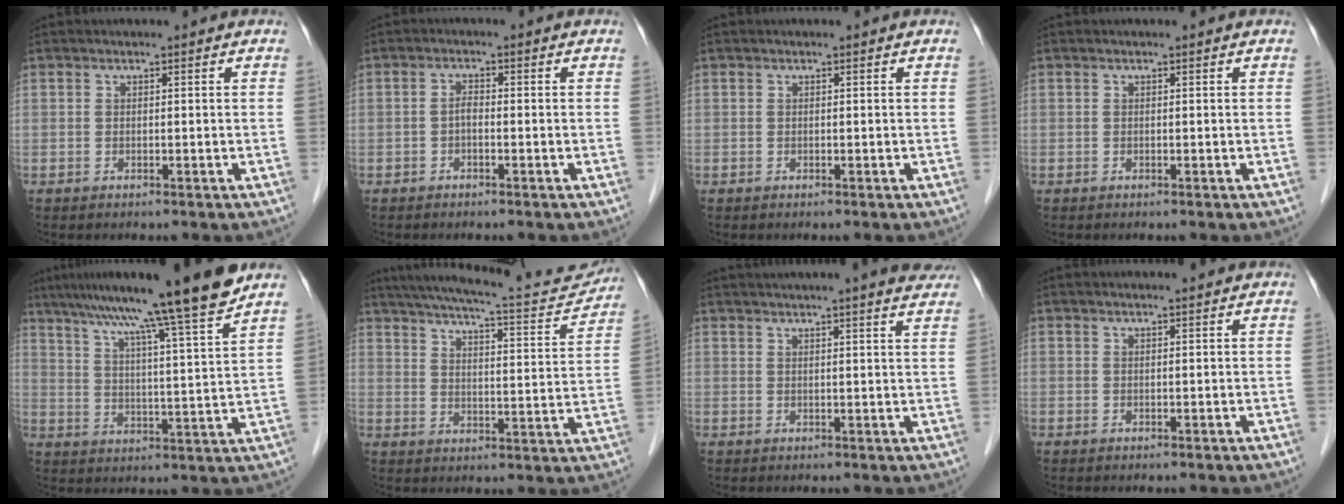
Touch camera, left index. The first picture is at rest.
{"total": 1.4, "force": [-0.5, 0.6, 1.2], "torque": [-0.027, 0.006, -0.011]}
{"total": 0.0}
{"total": 0.0}
{"total": 16.1, "force": [12.9, -2.0, 9.5], "torque": [-0.150, -0.002, 0.185]}
{"total": 20.1, "force": [18.3, 2.3, 8.1], "torque": [-0.130, -0.014, 0.240]}
{"total": 12.1, "force": [10.7, 0.1, 5.7], "torque": [-0.078, 0.013, 0.117]}
{"total": 1.8, "force": [1.7, -0.1, 0.7], "torque": [-0.009, 0.012, 0.023]}